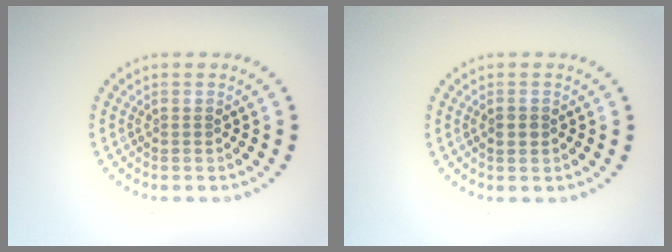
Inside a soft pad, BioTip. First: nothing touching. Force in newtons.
{"total": 1.2, "press": 1.2, "slide": 0.2}